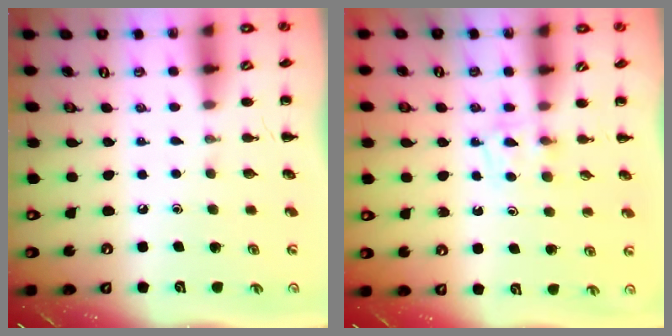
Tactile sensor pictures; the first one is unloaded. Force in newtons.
{"total": 4.3, "press": 4.0, "slide": 1.6}